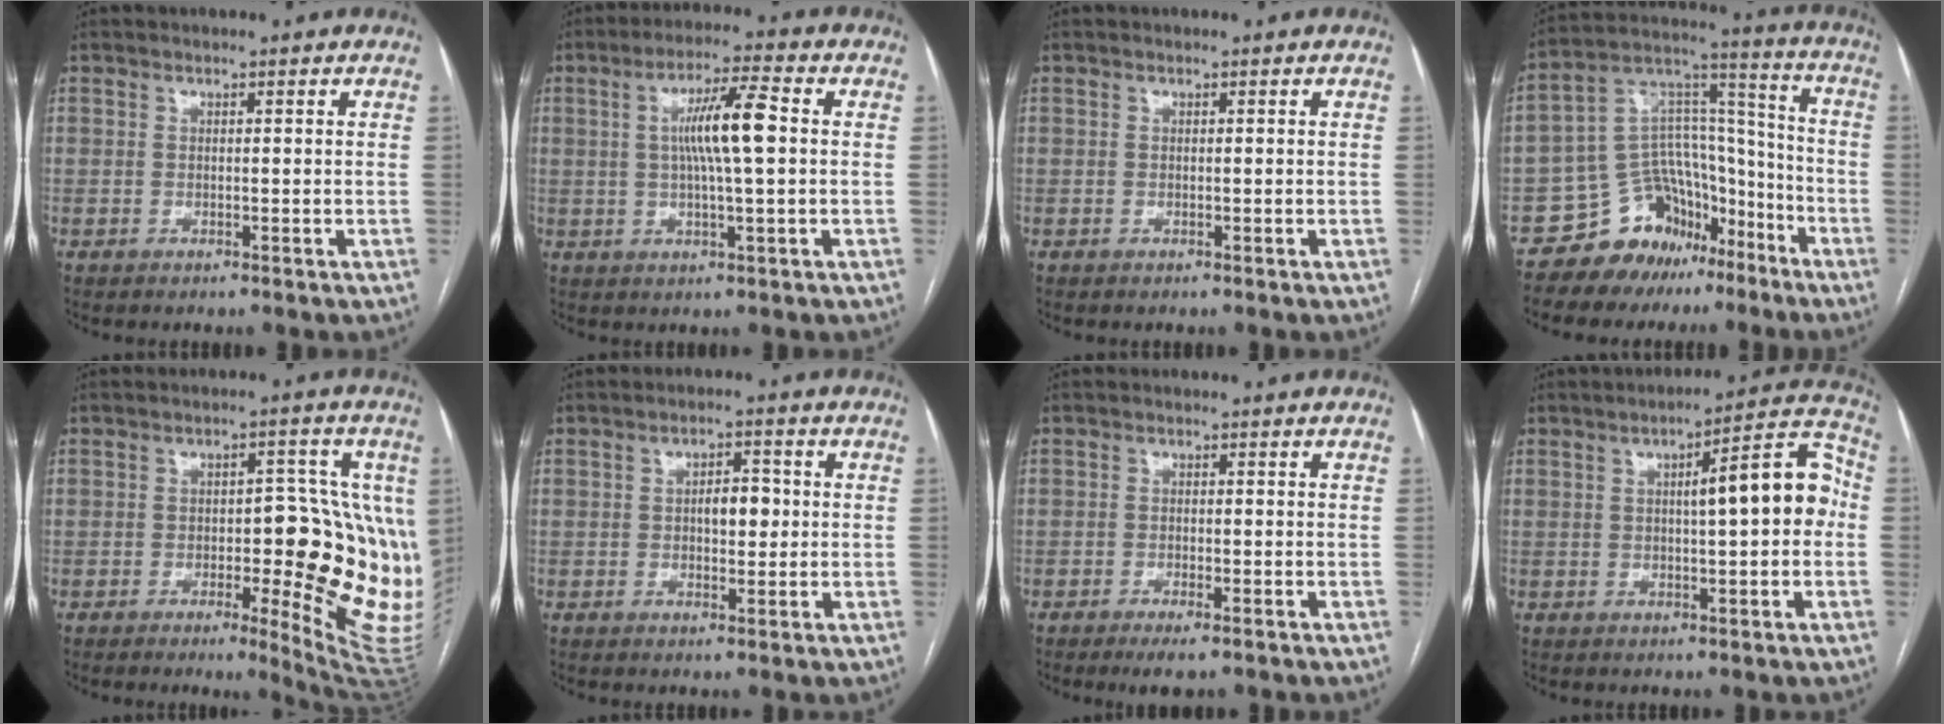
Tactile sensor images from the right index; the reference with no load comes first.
{"total": 8.7, "force": [1.0, 0.6, 8.6], "torque": [-0.158, 0.008, 0.015]}
{"total": 0.0}
{"total": 13.9, "force": [-9.7, 9.0, 4.2], "torque": [-0.068, 0.090, -0.159]}
{"total": 15.7, "force": [-1.6, 4.9, 14.8], "torque": [-0.138, 0.011, -0.008]}
{"total": 4.1, "force": [0.2, 2.0, 3.6], "torque": [-0.055, 0.008, 0.006]}
{"total": 3.3, "force": [-2.3, 0.7, 2.3], "torque": [-0.037, -0.005, -0.034]}
{"total": 10.7, "force": [0.7, 2.3, 10.4], "torque": [-0.137, 0.038, 0.008]}